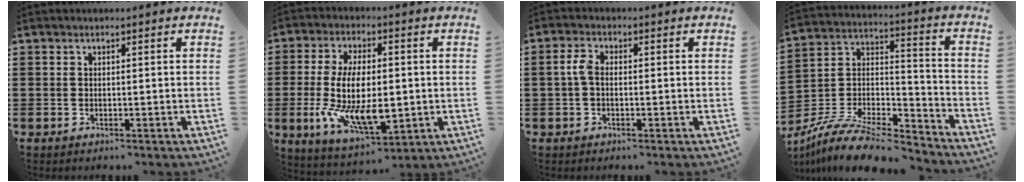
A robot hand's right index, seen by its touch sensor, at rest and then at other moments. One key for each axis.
{"total": 12.5, "fx": -1.2, "fy": 5.5, "fz": 11.1, "tx": -0.231, "ty": -0.013, "tz": -0.021}
{"total": 2.6, "fx": -0.2, "fy": 1.1, "fz": 2.3, "tx": -0.049, "ty": 0.002, "tz": -0.005}
{"total": 10.2, "fx": -9.1, "fy": 2.2, "fz": 4.1, "tx": -0.074, "ty": 0.018, "tz": -0.177}